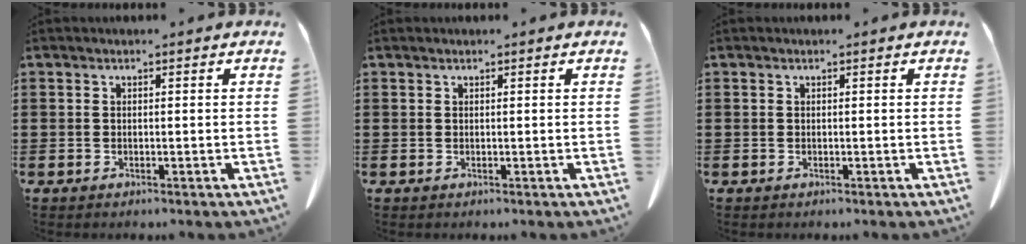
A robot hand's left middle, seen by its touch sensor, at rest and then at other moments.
{"total": 0.0}
{"total": 0.0}